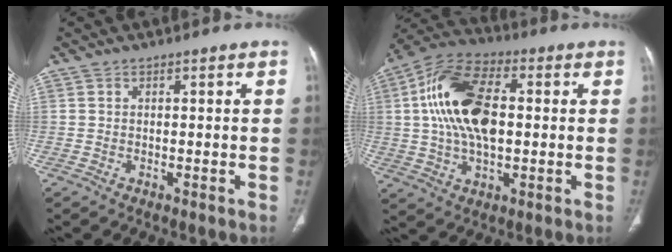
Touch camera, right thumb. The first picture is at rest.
{"total": 17.5, "force": [1.9, 9.4, 14.7], "torque": [-0.280, 0.020, 0.031]}